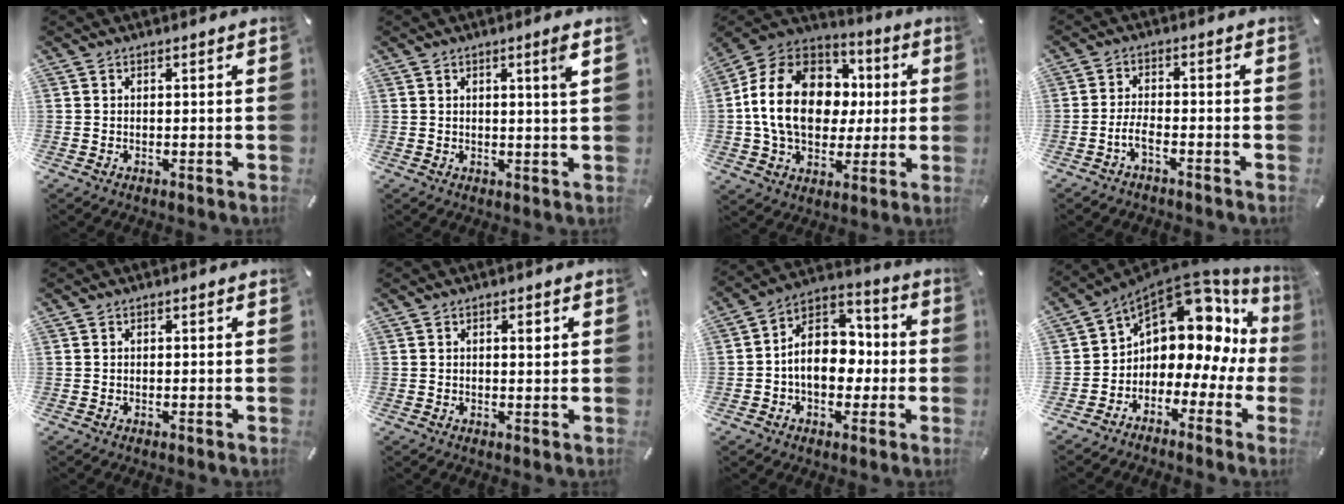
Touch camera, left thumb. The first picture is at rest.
{"total": 3.3, "force": [1.3, 0.0, 3.0], "torque": [-0.051, -0.005, 0.018]}
{"total": 19.1, "force": [0.8, 15.0, 11.7], "torque": [-0.231, 0.016, 0.019]}
{"total": 3.9, "force": [-2.4, 1.3, 2.7], "torque": [-0.059, 0.008, -0.046]}
{"total": 0.0}
{"total": 1.8, "force": [0.6, 0.9, 1.5], "torque": [-0.006, -0.006, 0.005]}
{"total": 12.2, "force": [-1.7, 9.3, 7.8], "torque": [-0.125, 0.008, -0.032]}
{"total": 11.3, "force": [5.2, 7.8, 6.3], "torque": [-0.095, -0.053, 0.086]}